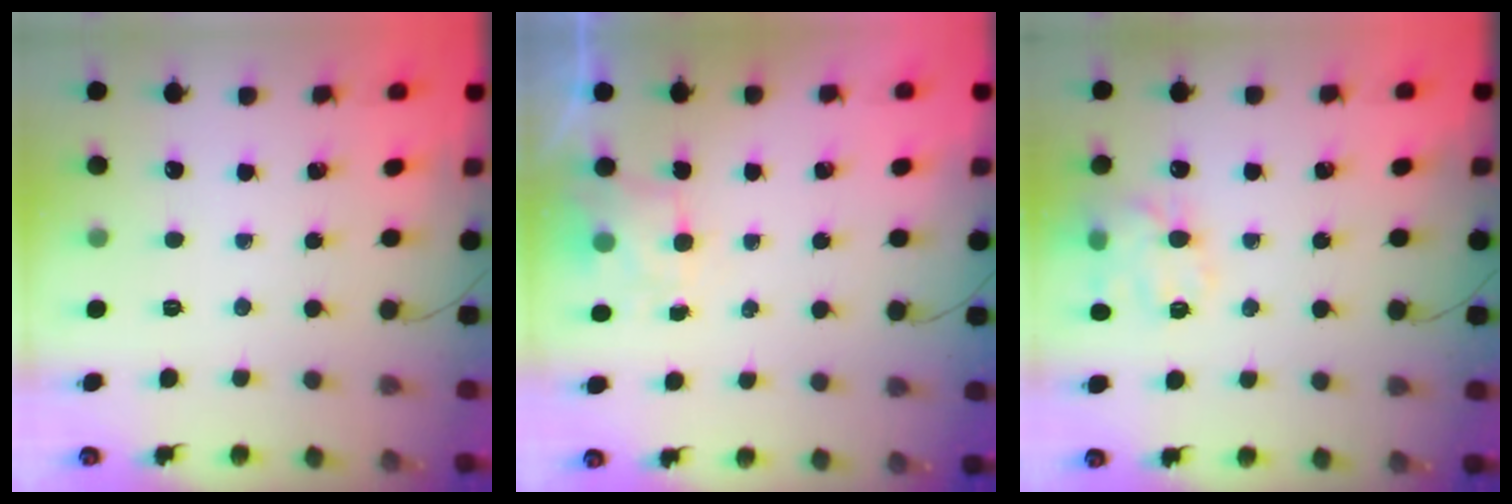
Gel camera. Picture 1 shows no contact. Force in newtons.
{"total": 1.9, "press": 1.6, "slide": 1.0}
{"total": 13.1, "press": 13.0, "slide": 2.0}